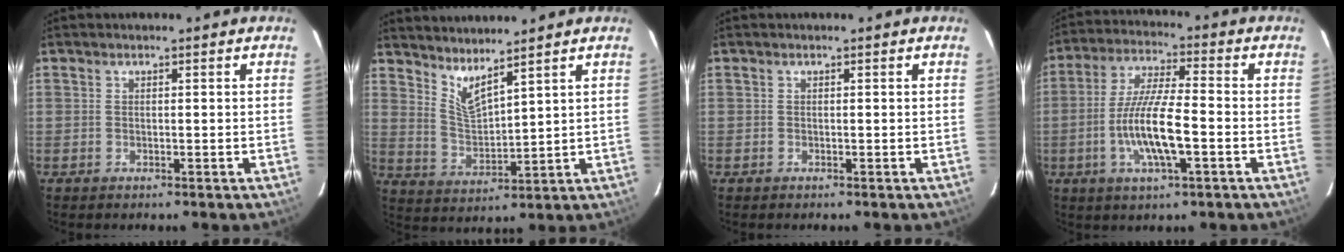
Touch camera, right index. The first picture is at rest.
{"total": 6.5, "force": [5.4, 0.7, 3.6], "torque": [-0.068, -0.012, 0.108]}
{"total": 0.0}
{"total": 11.5, "force": [-3.3, 2.2, 10.8], "torque": [-0.217, -0.005, -0.062]}